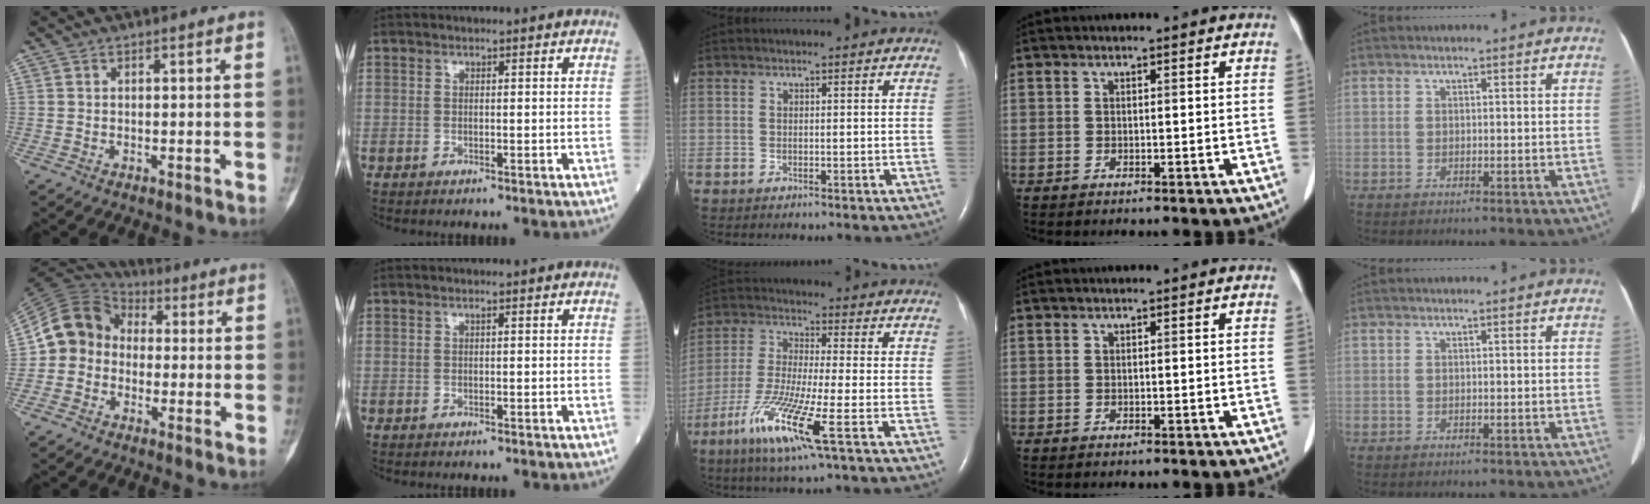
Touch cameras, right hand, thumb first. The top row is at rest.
{"thumb": {"total": 10.6, "force": [-0.8, 9.4, 4.8], "torque": [-0.073, 0.038, -0.031]}, "middle": {"total": 12.1, "force": [-5.5, -0.3, 10.8], "torque": [-0.229, -0.034, -0.108]}}